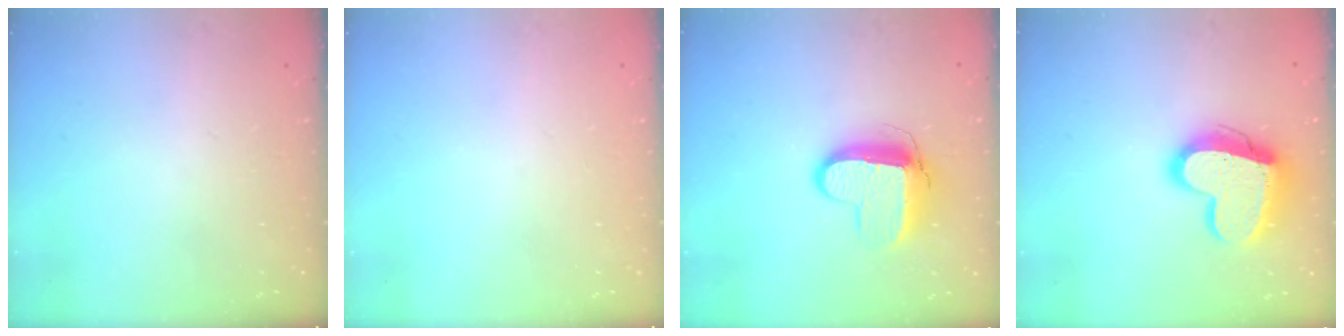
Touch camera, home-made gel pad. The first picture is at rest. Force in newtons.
{"total": 0.0}
{"total": 11.1, "press": 11.0, "slide": 0.9}
{"total": 16.7, "press": 16.7, "slide": 1.1}